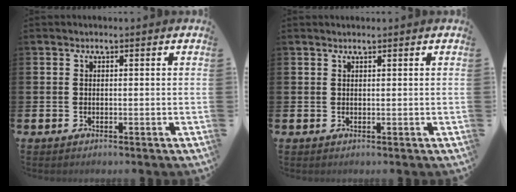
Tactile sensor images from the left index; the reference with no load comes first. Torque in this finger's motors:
{"motor_torque": [0.03, 0.27, -0.07, 0.00]}